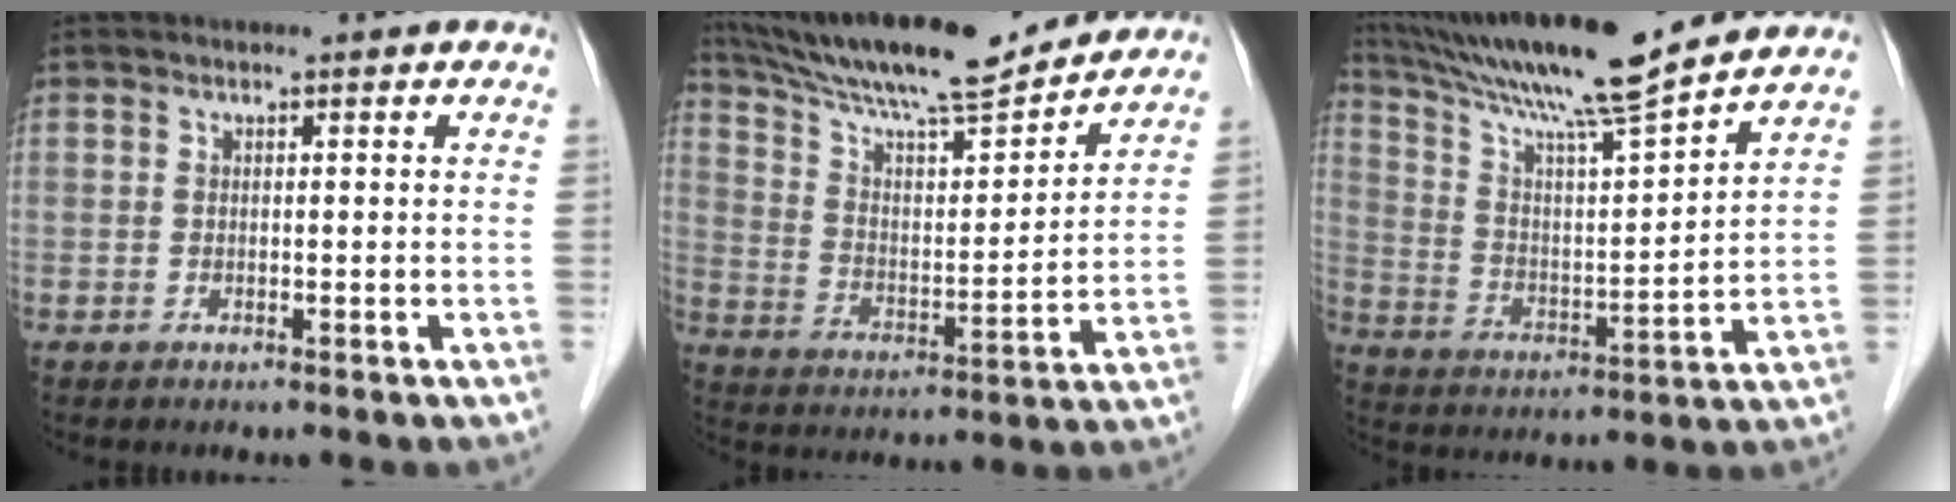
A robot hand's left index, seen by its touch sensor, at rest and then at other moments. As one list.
[{"total": 19.1, "force": [17.0, 2.1, 8.3], "torque": [-0.153, 0.011, 0.277]}, {"total": 17.2, "force": [14.9, -0.7, 8.6], "torque": [-0.159, 0.006, 0.253]}]